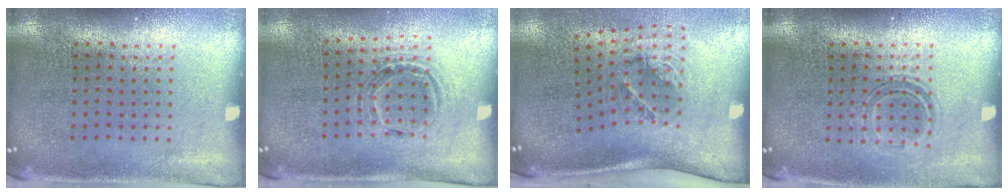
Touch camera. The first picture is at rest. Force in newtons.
{"total": 1.0, "press": 1.0, "slide": 0.1}
{"total": 2.1, "press": 1.3, "slide": 1.6}
{"total": 1.1, "press": 0.9, "slide": 0.7}